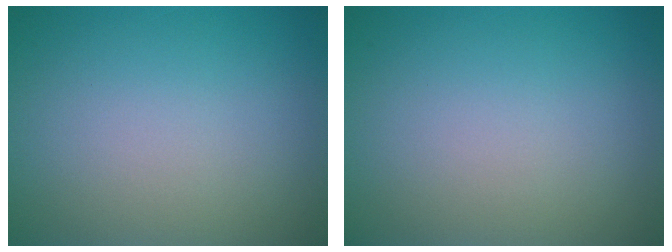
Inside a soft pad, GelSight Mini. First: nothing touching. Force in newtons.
{"total": 0.0}